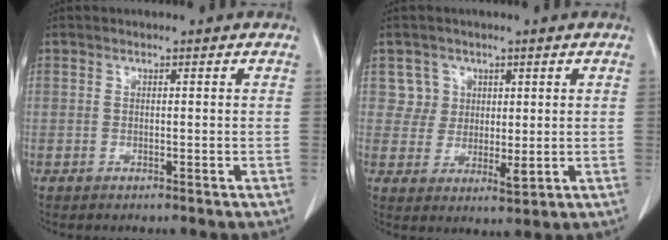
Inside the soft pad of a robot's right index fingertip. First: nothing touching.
{"total": 4.8, "force": [2.1, 4.2, 0.5], "torque": [-0.004, 0.002, 0.044]}